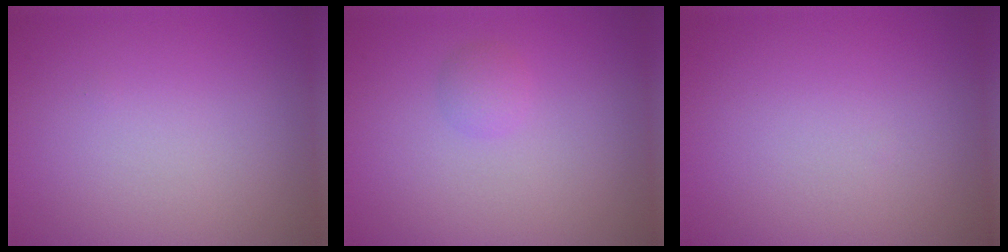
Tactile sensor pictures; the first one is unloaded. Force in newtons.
{"total": 1.1, "press": 1.1, "slide": 0.0}
{"total": 0.0}